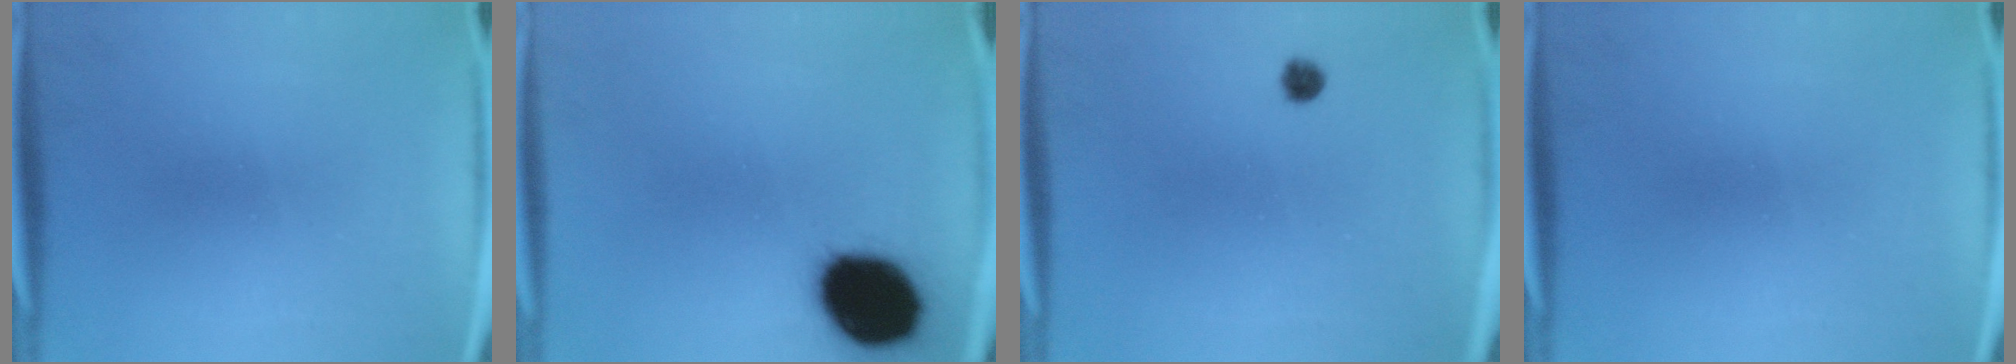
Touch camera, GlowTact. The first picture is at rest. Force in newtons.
{"total": 18.3}
{"total": 1.7}
{"total": 0.0}